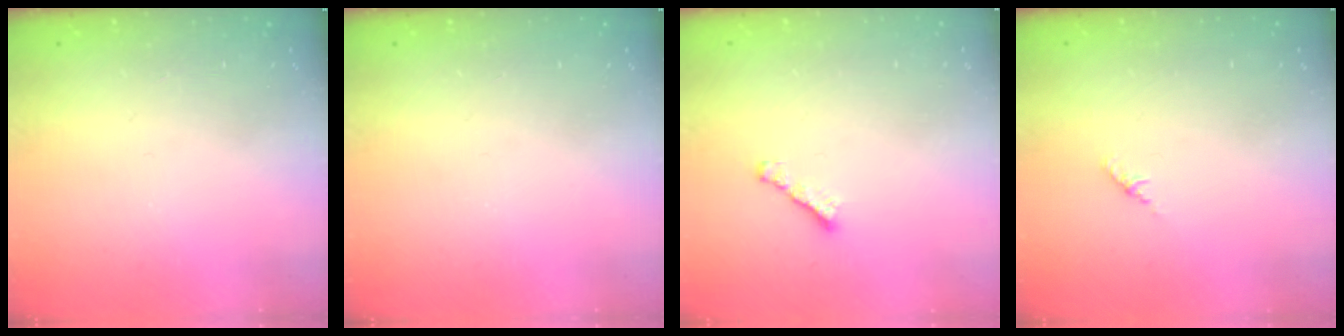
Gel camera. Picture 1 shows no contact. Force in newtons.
{"total": 0.0}
{"total": 1.8, "press": 1.7, "slide": 0.6}
{"total": 1.8, "press": 1.7, "slide": 0.6}